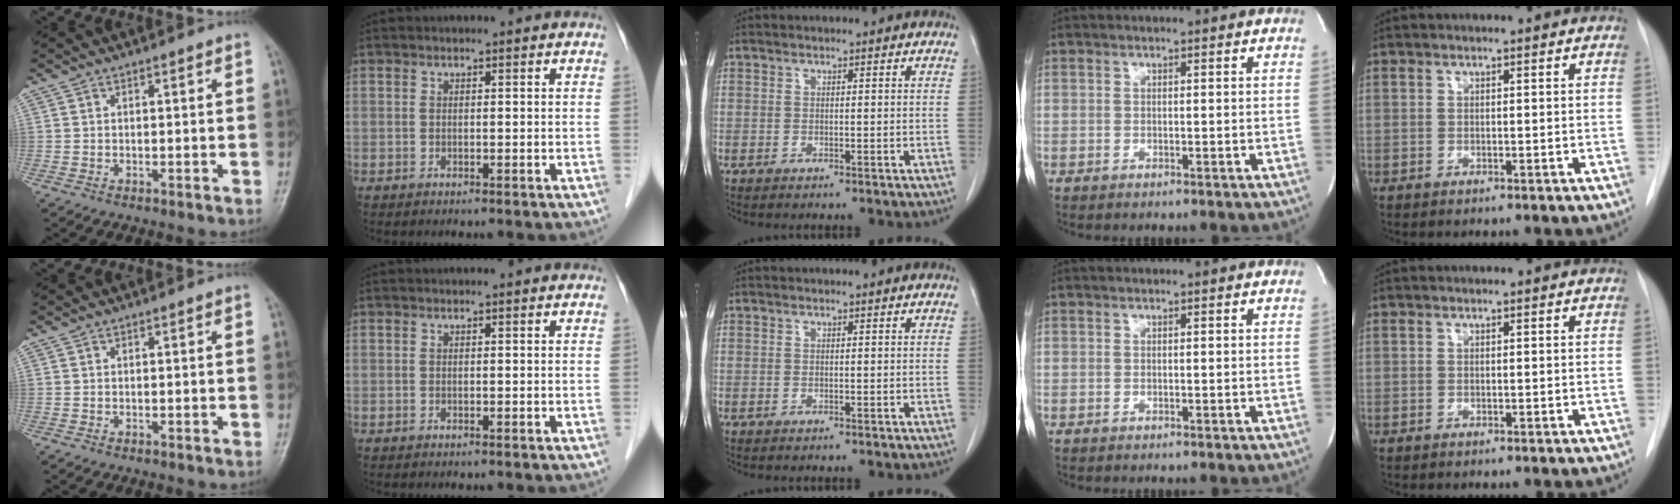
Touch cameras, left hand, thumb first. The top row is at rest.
{}